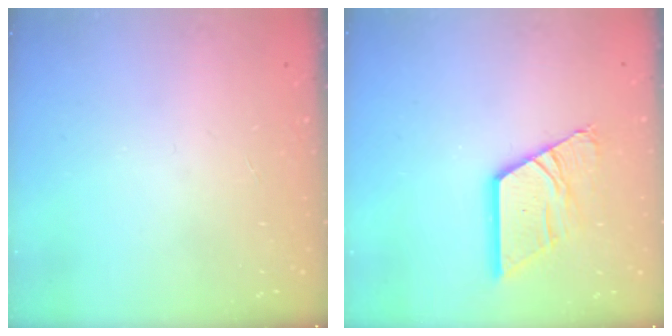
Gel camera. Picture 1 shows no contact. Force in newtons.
{"total": 13.5, "press": 13.4, "slide": 1.5}